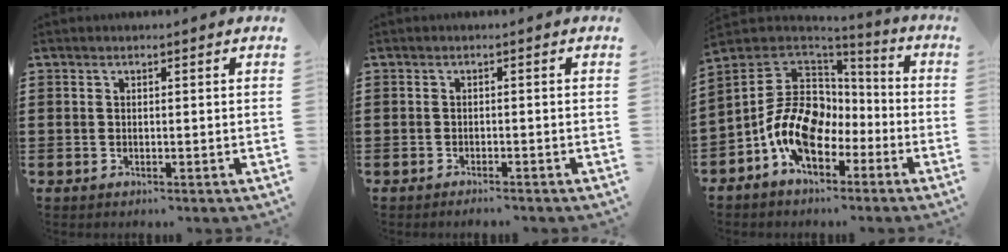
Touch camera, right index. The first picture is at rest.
{"total": 1.0, "force": [-1.0, 0.0, 0.1], "torque": [-0.005, 0.001, -0.020]}
{"total": 12.4, "force": [-4.4, 8.0, 8.4], "torque": [-0.203, 0.012, -0.091]}